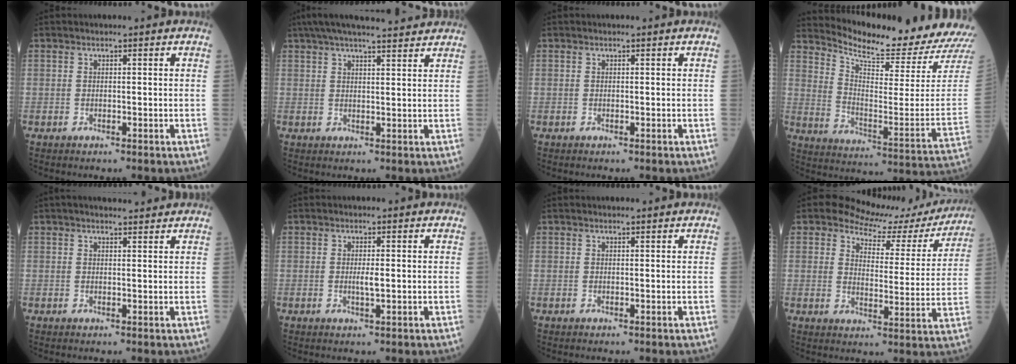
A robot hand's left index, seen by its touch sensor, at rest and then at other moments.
{"total": 14.5, "force": [12.8, 1.5, 6.7], "torque": [-0.113, 0.040, 0.182]}
{"total": 0.0}
{"total": 19.1, "force": [18.6, -1.5, 4.0], "torque": [-0.093, -0.127, 0.254]}
{"total": 5.8, "force": [5.2, 0.9, 2.3], "torque": [-0.032, 0.022, 0.067]}
{"total": 1.5, "force": [0.1, 0.1, 1.5], "torque": [-0.032, -0.002, 0.002]}
{"total": 2.2, "force": [2.1, 0.1, 0.8], "torque": [-0.009, 0.015, 0.026]}
{"total": 14.0, "force": [12.7, 5.1, 2.7], "torque": [-0.025, -0.017, 0.141]}